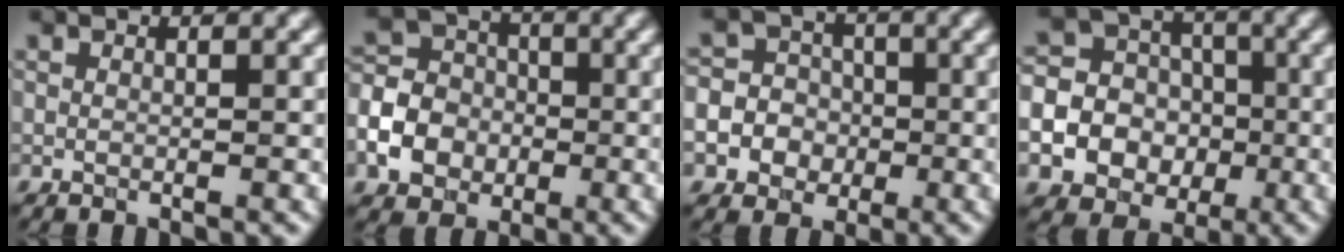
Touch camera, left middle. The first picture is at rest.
{"total": 5.3, "force": [-1.7, 4.5, 2.4], "torque": [-0.048, 0.009, -0.047]}
{"total": 9.9, "force": [-3.2, 9.2, 2.1], "torque": [-0.064, -0.015, -0.078]}
{"total": 16.5, "force": [-5.2, 15.1, 4.0], "torque": [-0.127, -0.042, -0.107]}